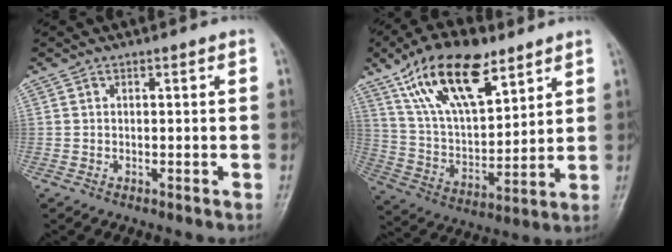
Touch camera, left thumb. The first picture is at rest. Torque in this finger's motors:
{"motor_torque": [0.43, 0.50, 1.43, -1.35, 0.22]}